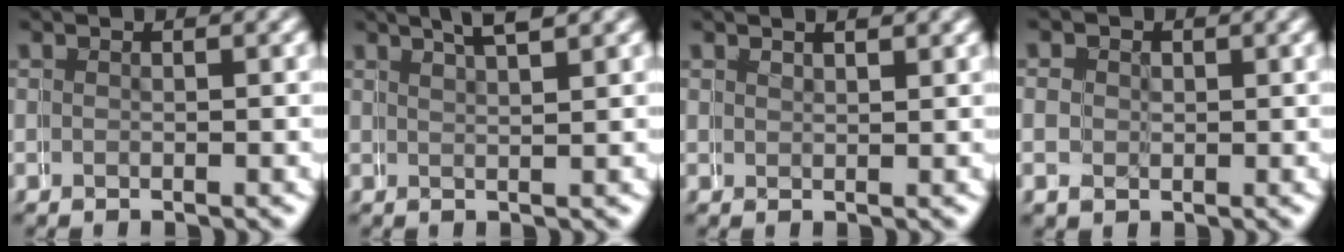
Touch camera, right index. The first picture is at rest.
{"total": 3.0, "force": [2.5, -0.8, 1.4], "torque": [-0.008, 0.013, 0.042]}
{"total": 0.8, "force": [0.7, -0.4, 0.2], "torque": [0.000, 0.003, 0.016]}
{"total": 1.7, "force": [0.7, 0.7, -1.4], "torque": [0.027, -0.006, 0.010]}